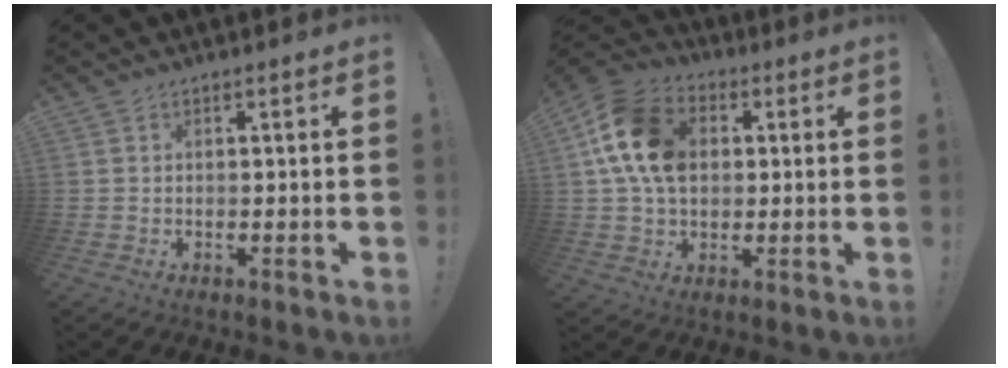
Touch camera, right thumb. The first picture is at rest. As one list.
[{"total": 16.4, "force": [3.4, 12.3, 10.2], "torque": [-0.166, 0.000, 0.073]}]